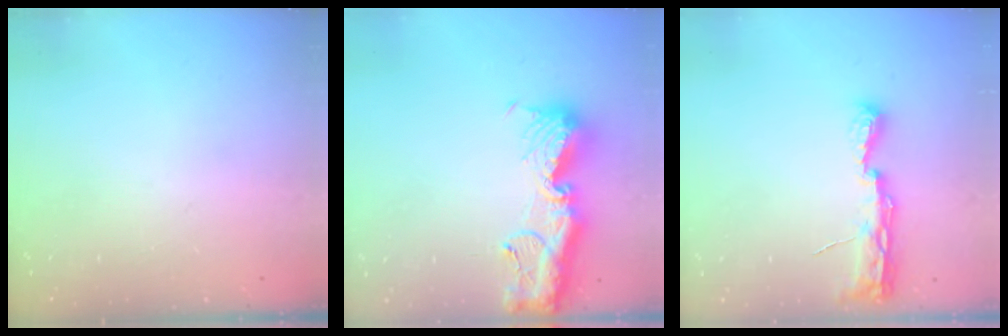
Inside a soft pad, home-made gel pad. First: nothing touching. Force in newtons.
{"total": 15.0, "press": 14.9, "slide": 1.8}
{"total": 8.2, "press": 8.2, "slide": 1.0}